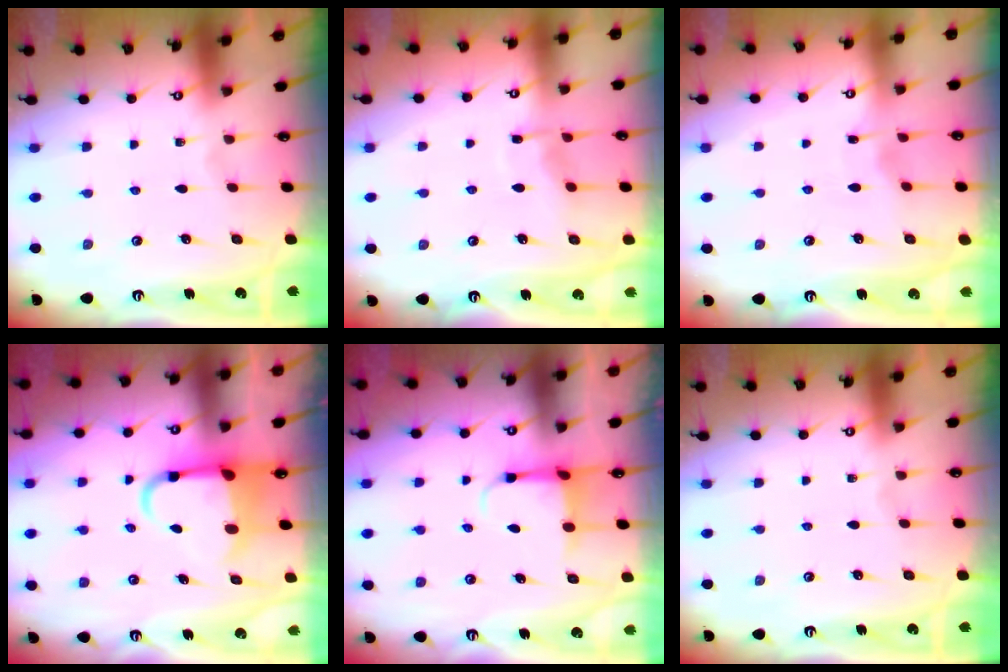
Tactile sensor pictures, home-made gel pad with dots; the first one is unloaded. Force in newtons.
{"total": 5.6, "press": 5.6, "slide": 0.6}
{"total": 2.6, "press": 2.6, "slide": 0.3}
{"total": 6.7, "press": 6.5, "slide": 1.6}
{"total": 3.9, "press": 3.7, "slide": 1.2}
{"total": 0.0}